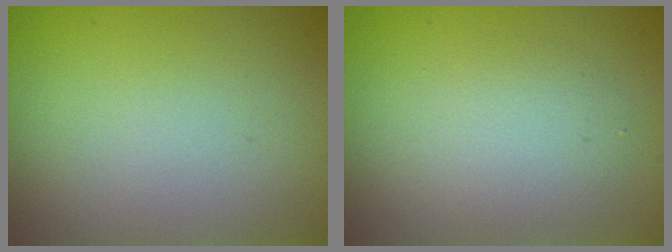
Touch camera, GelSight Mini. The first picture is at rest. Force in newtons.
{"total": 2.6, "press": 2.6, "slide": 0.1}